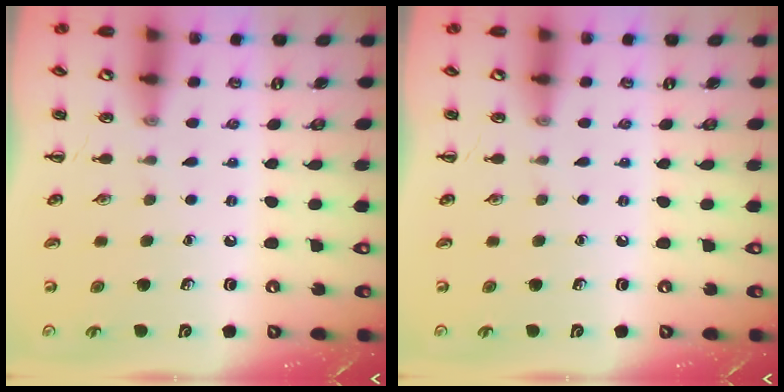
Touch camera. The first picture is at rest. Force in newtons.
{"total": 0.0}